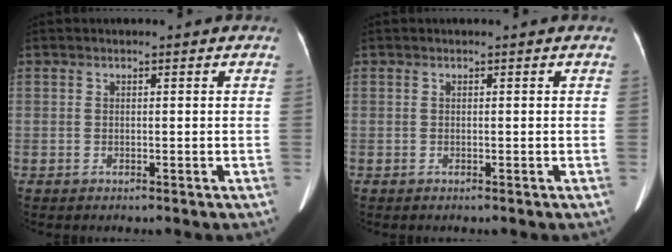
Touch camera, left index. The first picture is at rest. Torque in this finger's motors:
{"motor_torque": [-0.01, 0.19, -0.01, 0.01]}